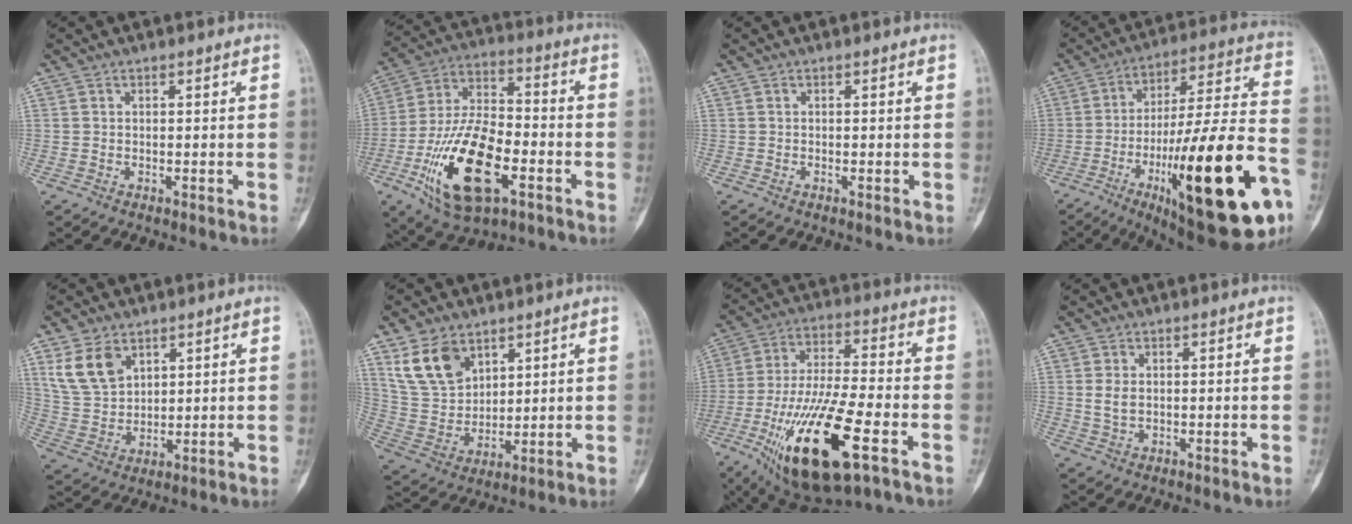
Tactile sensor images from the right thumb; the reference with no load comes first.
{"total": 20.9, "force": [-7.6, 9.8, 16.9], "torque": [-0.312, 0.027, -0.129]}
{"total": 0.0}
{"total": 32.1, "force": [-12.7, 8.1, 28.3], "torque": [-0.408, 0.048, -0.183]}
{"total": 9.2, "force": [5.0, 6.0, 4.9], "torque": [-0.084, -0.018, 0.112]}
{"total": 11.5, "force": [6.7, 7.4, 5.7], "torque": [-0.093, -0.027, 0.148]}
{"total": 23.1, "force": [-9.7, 7.2, 19.7], "torque": [-0.411, 0.013, -0.161]}
{"total": 2.6, "force": [0.4, 1.7, 2.0], "torque": [-0.035, -0.002, 0.011]}